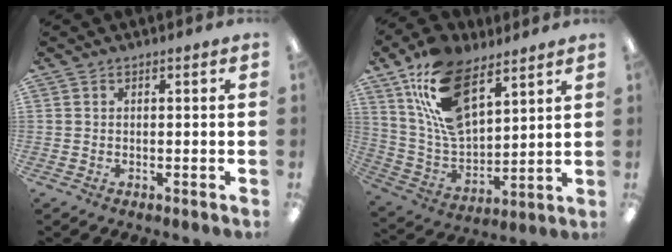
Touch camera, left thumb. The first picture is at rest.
{"total": 18.6, "force": [10.5, 9.6, 12.0], "torque": [-0.262, -0.036, 0.193]}